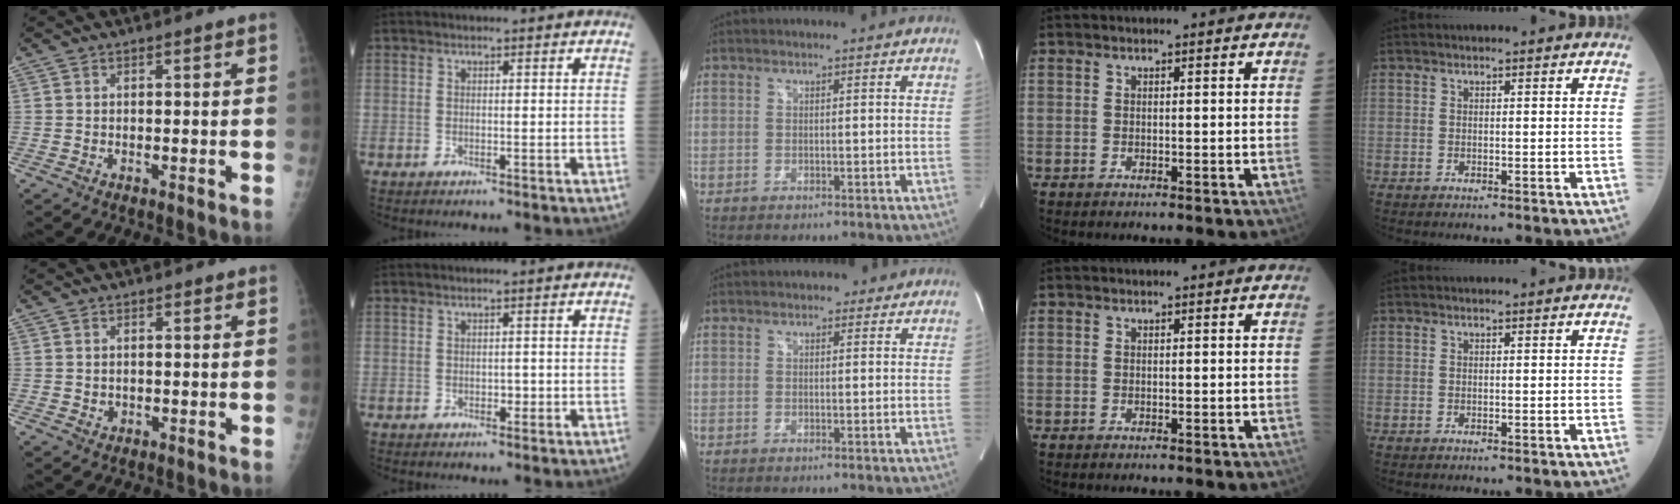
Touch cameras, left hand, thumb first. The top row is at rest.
{"thumb": {"total": 1.1, "force": [0.5, 1.0, 0.2], "torque": [0.003, -0.002, 0.005]}, "index": {"total": 0.9, "force": [-0.1, 0.6, 0.7], "torque": [-0.006, 0.002, -0.003]}, "middle": {"total": 1.1, "force": [0.7, 0.7, 0.3], "torque": [-0.005, 0.003, 0.006]}}